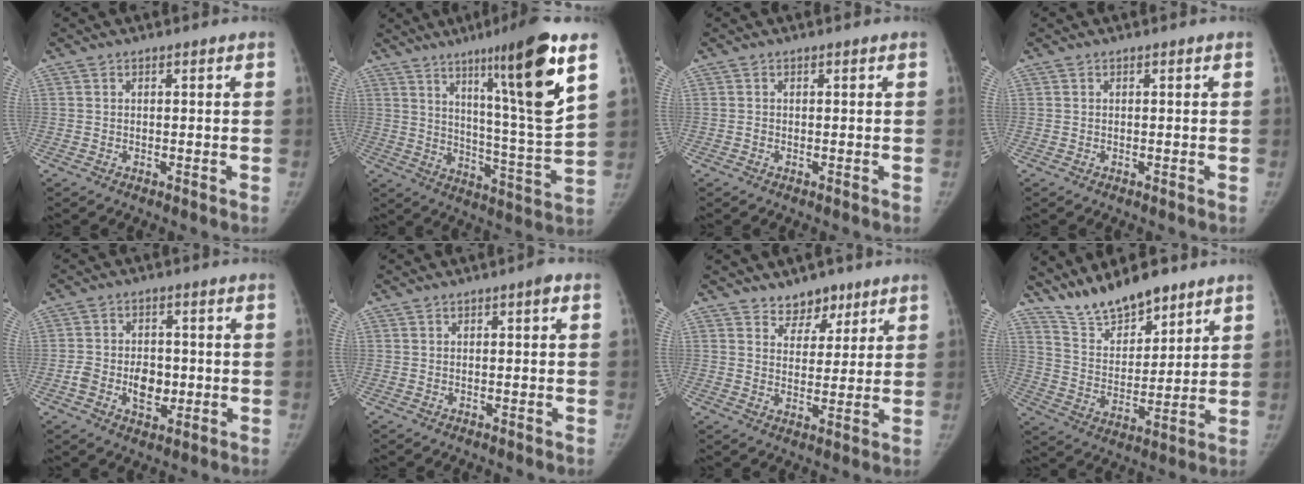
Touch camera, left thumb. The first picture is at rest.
{"total": 20.5, "force": [10.4, 1.4, 17.7], "torque": [-0.250, -0.055, 0.165]}
{"total": 0.0}
{"total": 0.0}
{"total": 7.1, "force": [-1.4, 4.9, 4.9], "torque": [-0.063, 0.008, -0.019]}
{"total": 1.3, "force": [0.4, 0.2, 1.2], "torque": [-0.023, 0.002, 0.003]}
{"total": 5.5, "force": [4.2, 3.4, 1.2], "torque": [0.016, -0.028, 0.068]}
{"total": 12.1, "force": [10.2, 3.9, 5.1], "torque": [-0.064, -0.059, 0.193]}